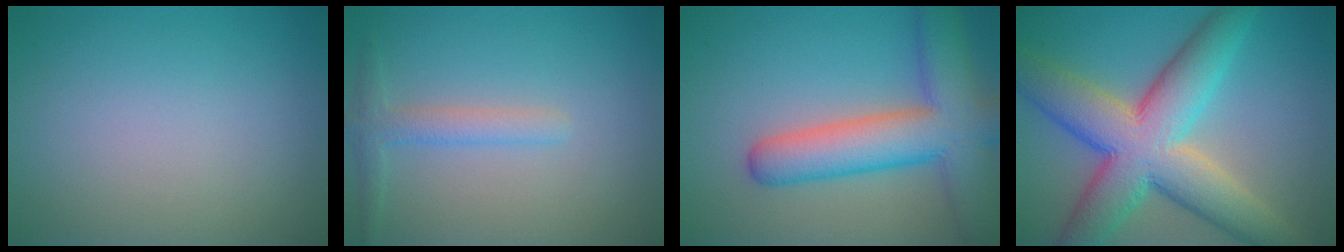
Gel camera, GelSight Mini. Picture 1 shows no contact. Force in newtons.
{"total": 2.1, "press": 2.1, "slide": 0.1}
{"total": 9.0, "press": 9.0, "slide": 0.5}
{"total": 11.3, "press": 11.3, "slide": 0.3}